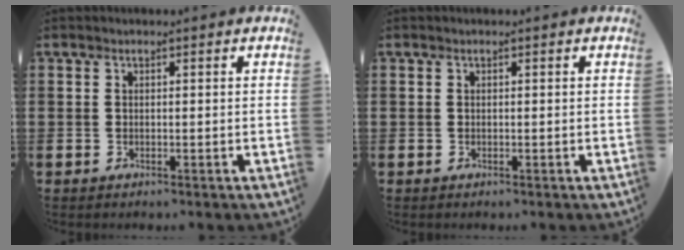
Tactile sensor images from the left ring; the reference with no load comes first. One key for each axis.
{"total": 0.0}